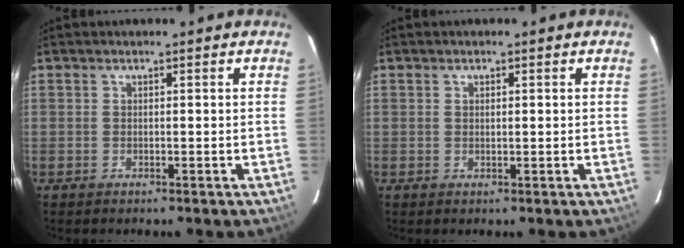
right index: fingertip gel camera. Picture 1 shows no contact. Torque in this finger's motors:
{"motor_torque": [0.00, -0.01, -0.09, -0.01]}